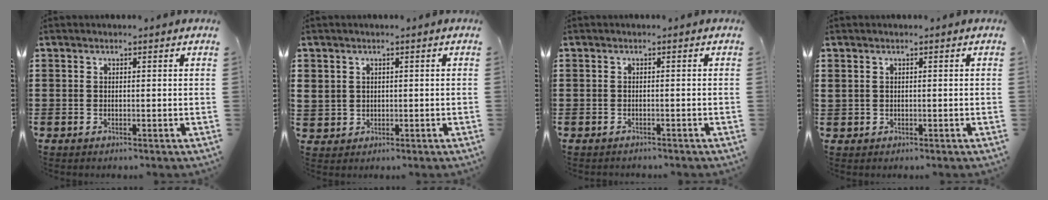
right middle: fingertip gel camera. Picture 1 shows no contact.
{"total": 2.2, "force": [0.7, 2.1, -0.1], "torque": [-0.011, 0.009, 0.012]}
{"total": 0.6, "force": [-0.6, 0.0, 0.0], "torque": [-0.002, -0.001, -0.012]}
{"total": 0.7, "force": [0.4, 0.5, 0.1], "torque": [-0.004, 0.004, 0.008]}